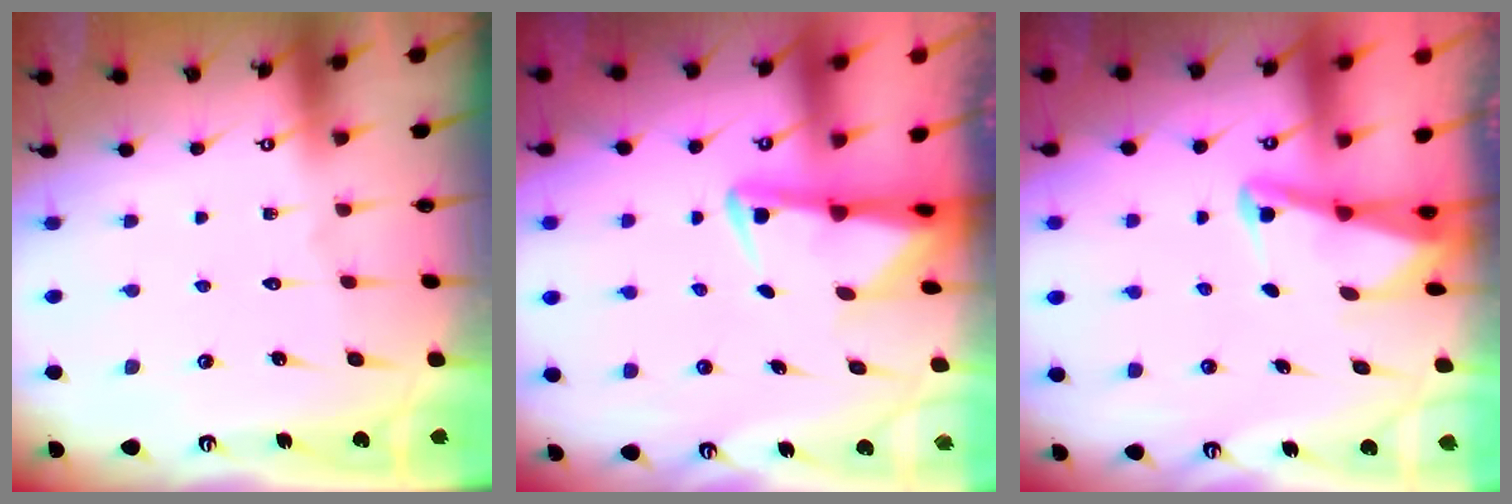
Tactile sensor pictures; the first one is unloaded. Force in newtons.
{"total": 3.3, "press": 3.3, "slide": 0.7}
{"total": 2.7, "press": 2.6, "slide": 0.6}